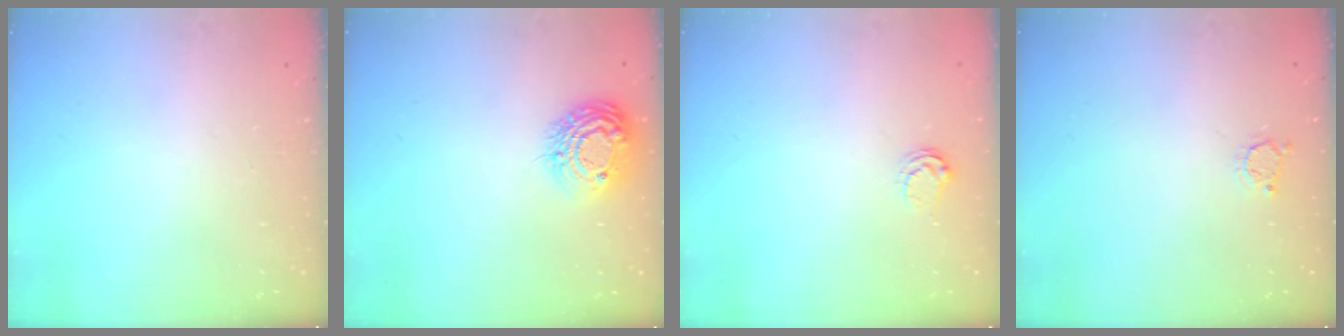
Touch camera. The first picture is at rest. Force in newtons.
{"total": 11.9, "press": 11.9, "slide": 0.8}
{"total": 3.3, "press": 3.3, "slide": 0.3}
{"total": 2.5, "press": 2.5, "slide": 0.3}